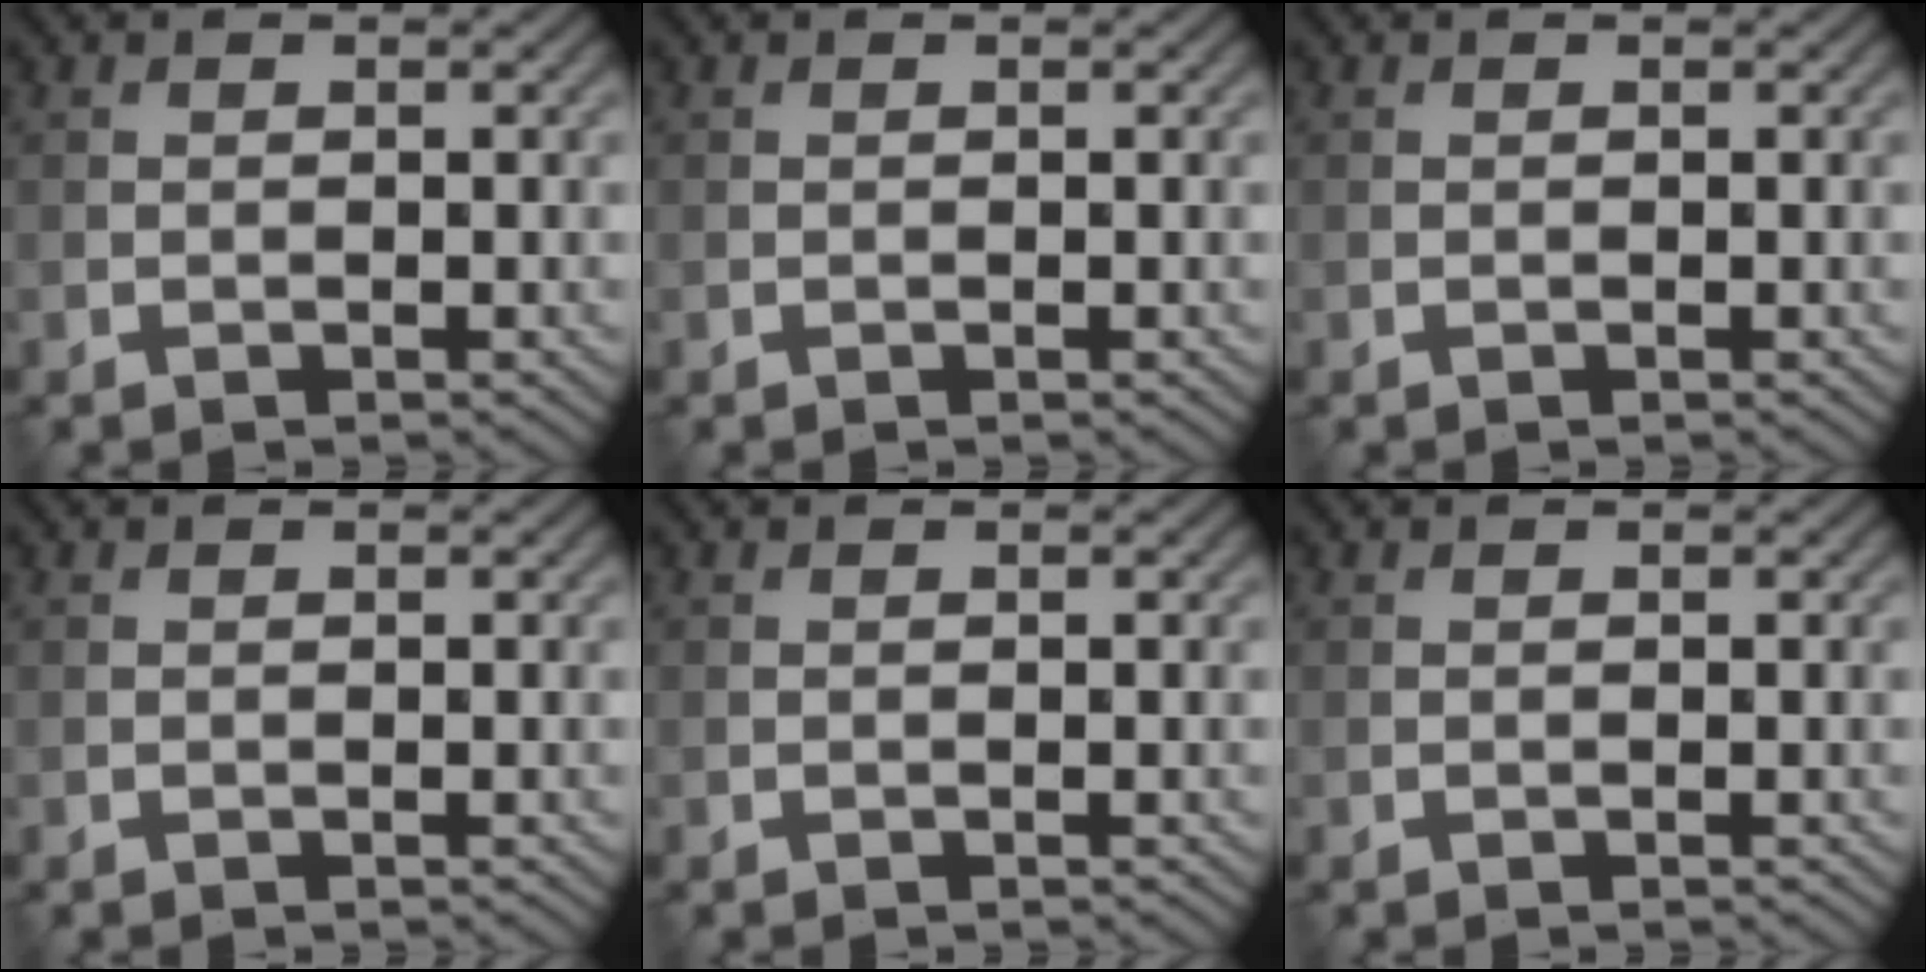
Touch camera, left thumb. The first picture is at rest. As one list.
[{"total": 0.0}, {"total": 0.0}, {"total": 0.0}, {"total": 0.0}, {"total": 0.0}]